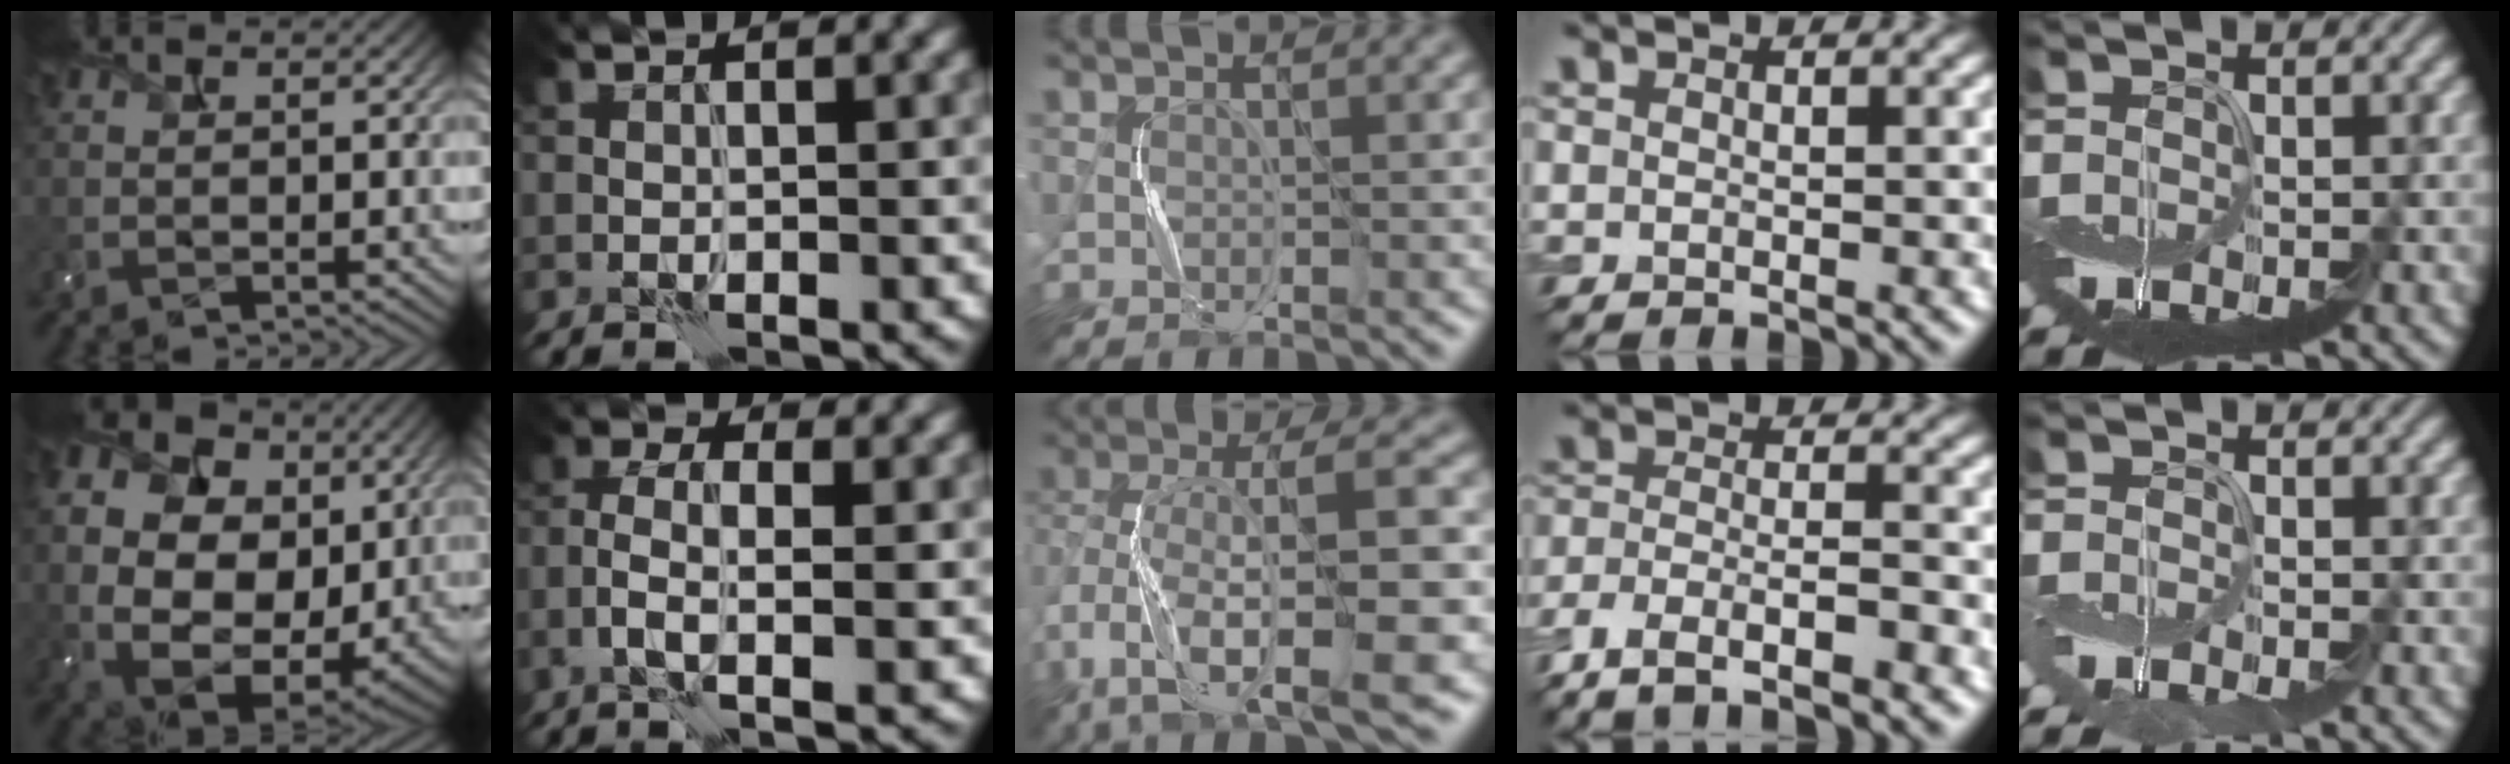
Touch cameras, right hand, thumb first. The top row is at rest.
{"thumb": {"total": 19.4, "force": [3.4, 14.4, 12.5], "torque": [-0.271, 0.009, 0.080]}, "index": {"total": 3.8, "force": [-1.2, 1.3, 3.3], "torque": [-0.079, 0.004, -0.030]}, "middle": {"total": 11.6, "force": [-3.8, 4.3, 10.1], "torque": [-0.184, 0.010, -0.061]}, "ring": {"total": 6.6, "force": [-4.9, 2.0, 4.0], "torque": [-0.080, -0.006, -0.095]}, "little": {"total": 2.1, "force": [-1.8, 0.5, 1.0], "torque": [-0.024, -0.008, -0.044]}}